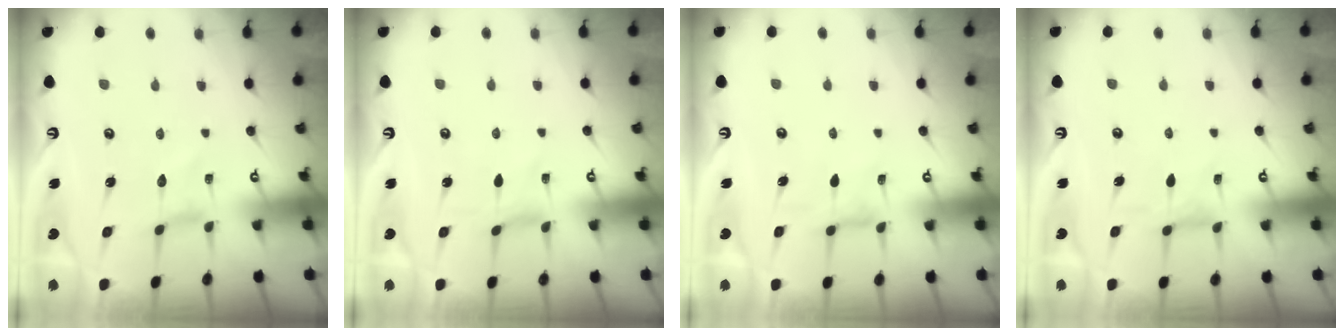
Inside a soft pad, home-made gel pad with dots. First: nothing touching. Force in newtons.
{"total": 0.0}
{"total": 1.7, "press": 1.7, "slide": 0.4}
{"total": 1.9, "press": 1.8, "slide": 0.5}